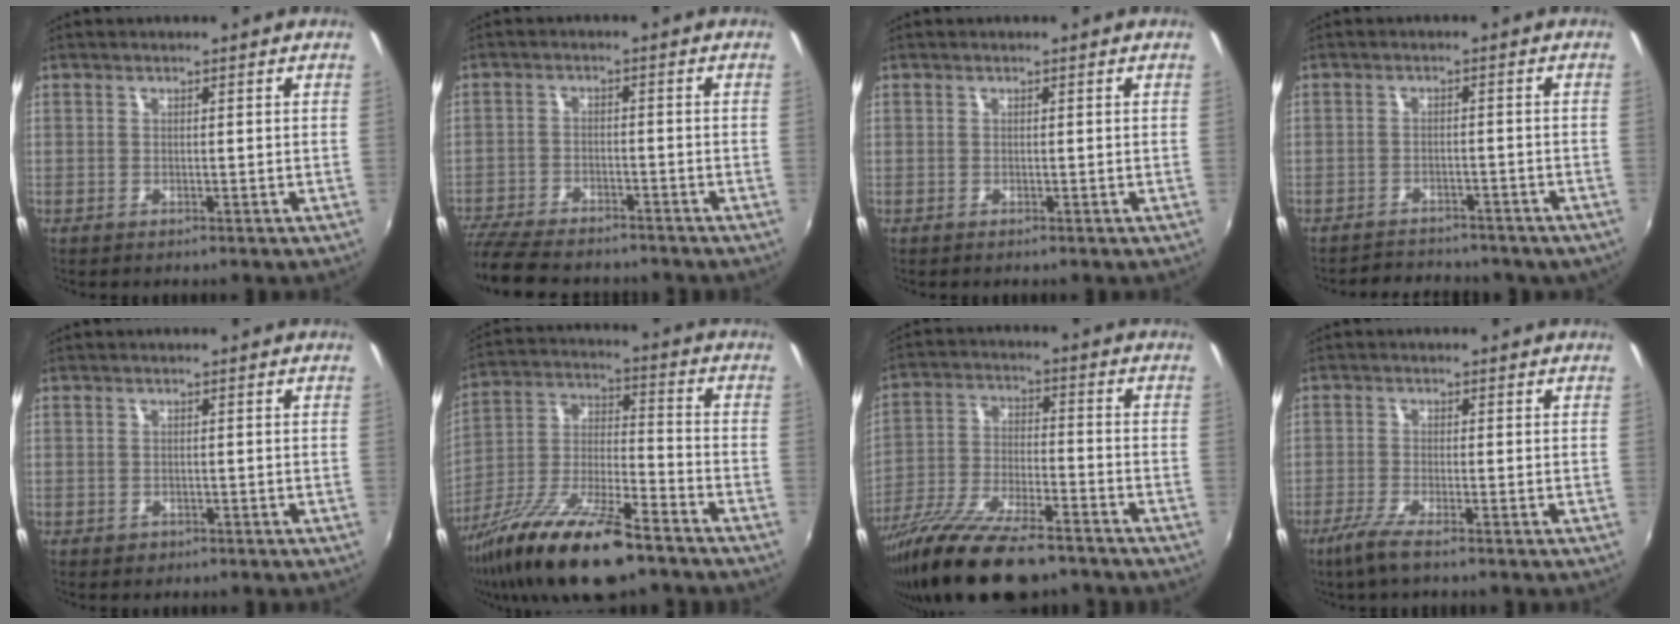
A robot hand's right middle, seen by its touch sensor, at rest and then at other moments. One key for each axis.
{"total": 13.8, "fx": -11.8, "fy": 4.2, "fz": 5.8, "tx": -0.144, "ty": -0.032, "tz": -0.197}
{"total": 0.0}
{"total": 9.1, "fx": -7.7, "fy": 3.8, "fz": 3.0, "tx": -0.069, "ty": 0.001, "tz": -0.098}
{"total": 1.3, "fx": -0.7, "fy": 1.0, "fz": 0.3, "tx": -0.007, "ty": -0.004, "tz": -0.008}
{"total": 20.0, "fx": -13.3, "fy": 5.2, "fz": 13.9, "tx": -0.269, "ty": -0.030, "tz": -0.242}
{"total": 18.8, "fx": -14.3, "fy": 5.0, "fz": 11.2, "tx": -0.222, "ty": -0.043, "tz": -0.252}
{"total": 4.5, "fx": -3.1, "fy": 0.1, "fz": 3.3, "tx": -0.084, "ty": -0.012, "tz": -0.063}